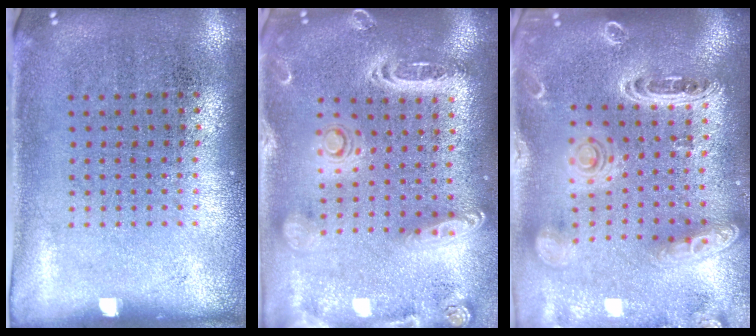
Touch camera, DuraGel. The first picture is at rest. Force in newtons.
{"total": 2.6, "press": 2.3, "slide": 1.2}
{"total": 2.6, "press": 2.3, "slide": 1.1}